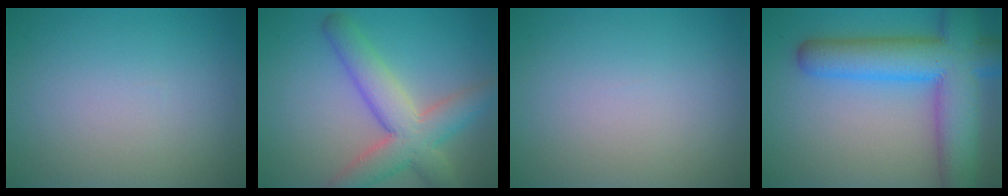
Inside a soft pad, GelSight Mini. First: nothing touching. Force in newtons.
{"total": 6.7, "press": 6.7, "slide": 0.4}
{"total": 0.0}
{"total": 10.7, "press": 10.7, "slide": 0.5}